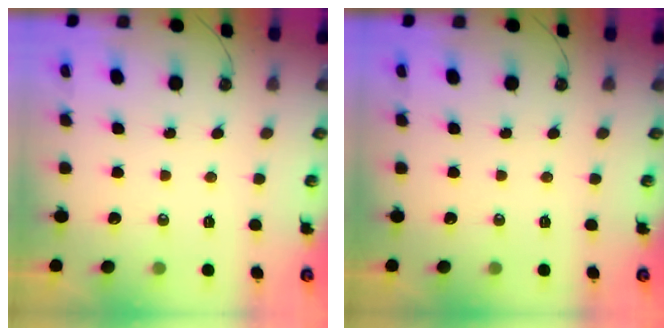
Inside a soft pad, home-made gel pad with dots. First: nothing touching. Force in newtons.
{"total": 0.0}